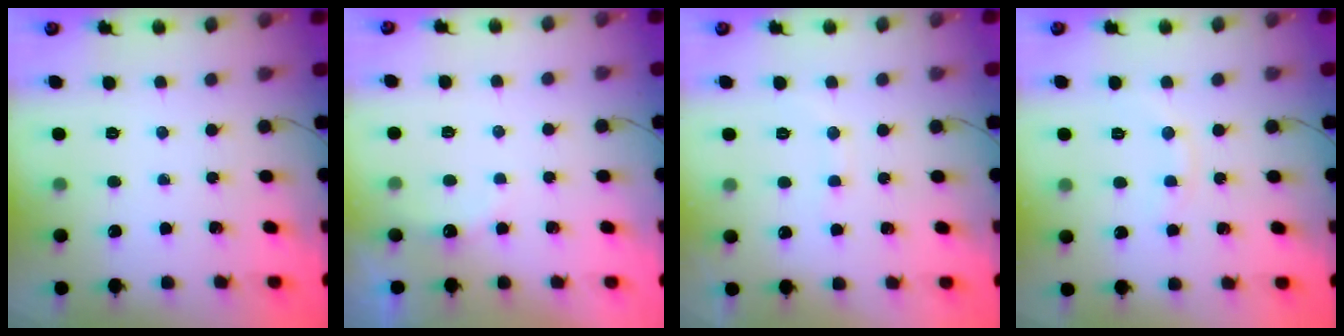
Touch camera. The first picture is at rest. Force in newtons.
{"total": 5.1, "press": 5.0, "slide": 0.8}
{"total": 6.3, "press": 6.3, "slide": 0.8}
{"total": 5.2, "press": 5.2, "slide": 0.7}